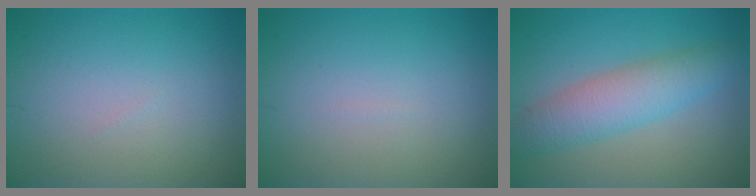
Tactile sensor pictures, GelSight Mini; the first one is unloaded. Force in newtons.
{"total": 0.0}
{"total": 5.0, "press": 5.0, "slide": 0.1}